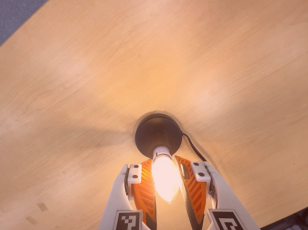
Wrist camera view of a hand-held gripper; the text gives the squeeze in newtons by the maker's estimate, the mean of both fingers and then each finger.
{"total": 15.9, "left": 15.6, "right": 16.2}